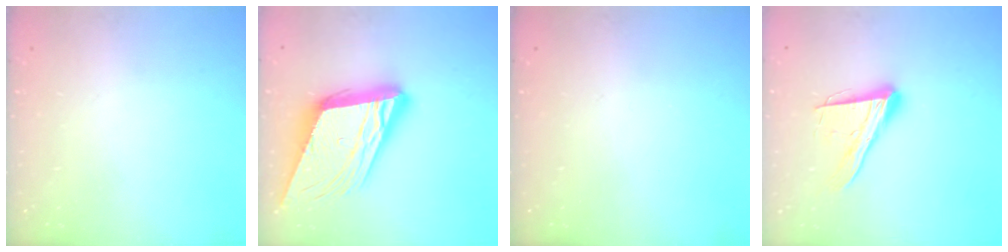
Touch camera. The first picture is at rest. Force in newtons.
{"total": 22.5, "press": 22.0, "slide": 4.5}
{"total": 0.0}
{"total": 14.9, "press": 14.8, "slide": 1.4}